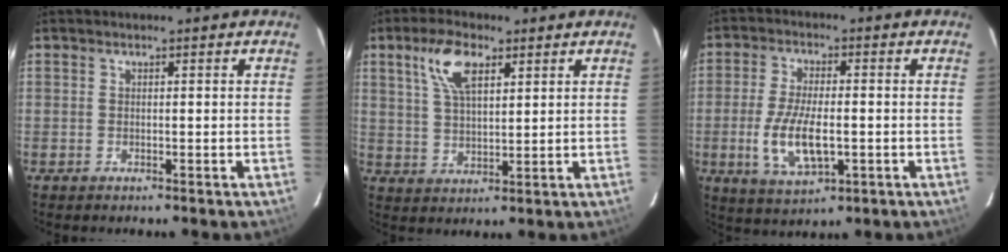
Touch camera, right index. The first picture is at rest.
{"total": 8.3, "force": [4.2, 3.7, 6.2], "torque": [-0.119, 0.016, 0.082]}
{"total": 10.5, "force": [-2.2, 4.3, 9.3], "torque": [-0.193, -0.010, -0.038]}